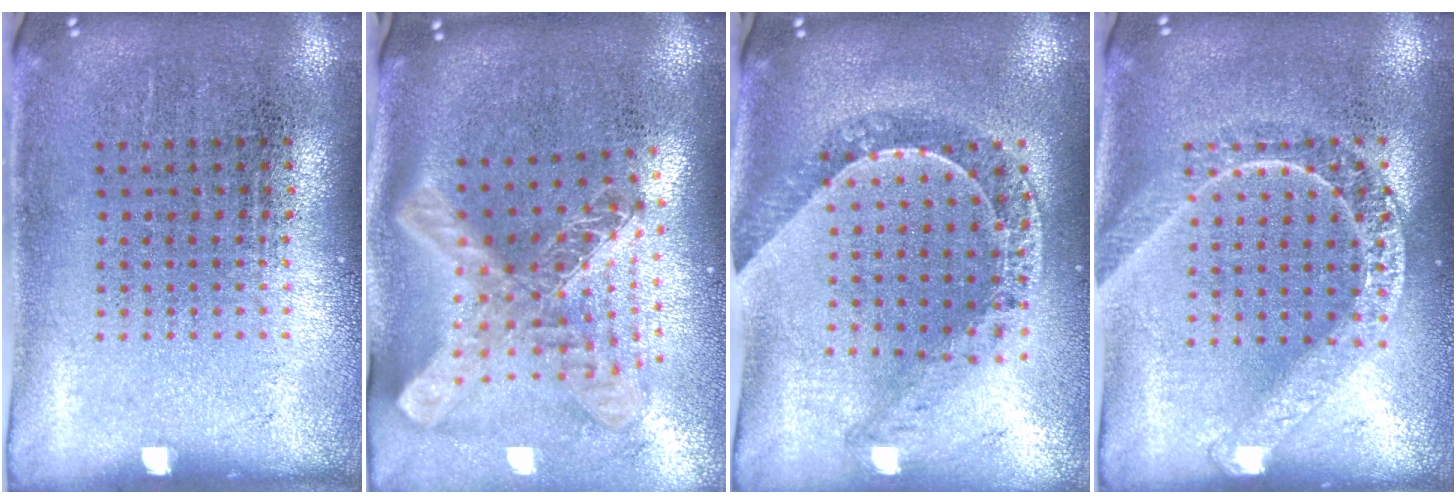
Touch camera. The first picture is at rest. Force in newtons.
{"total": 2.9, "press": 2.1, "slide": 2.0}
{"total": 1.1, "press": 1.1, "slide": 0.1}
{"total": 1.6, "press": 1.6, "slide": 0.2}